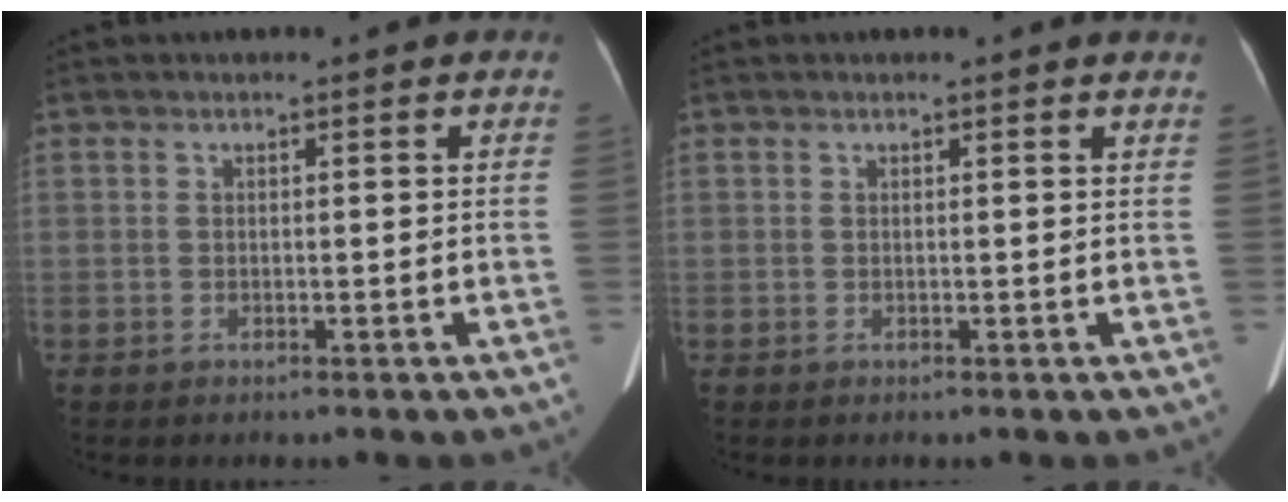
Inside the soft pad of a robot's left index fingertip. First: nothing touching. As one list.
[{"total": 0.8, "force": [0.8, -0.1, 0.2], "torque": [-0.013, -0.011, 0.003]}]